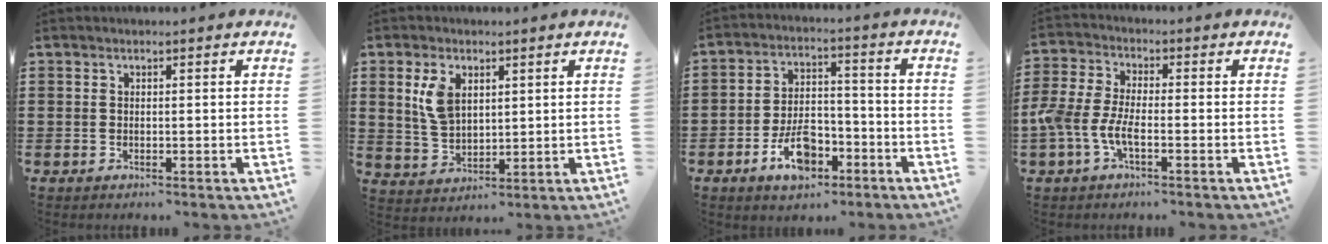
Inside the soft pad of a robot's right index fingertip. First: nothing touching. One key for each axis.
{"total": 5.8, "fx": 2.3, "fy": 3.5, "fz": 4.0, "tx": -0.097, "ty": 0.008, "tz": 0.040}
{"total": 8.2, "fx": -4.3, "fy": 4.2, "fz": 5.5, "tx": -0.098, "ty": 0.010, "tz": -0.080}
{"total": 5.8, "fx": -2.4, "fy": 2.1, "fz": 4.9, "tx": -0.122, "ty": -0.010, "tz": -0.051}